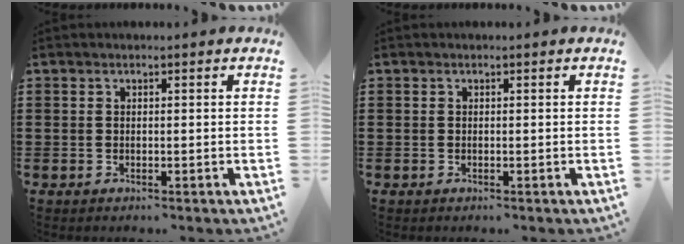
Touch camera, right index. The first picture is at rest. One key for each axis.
{"total": 0.0}